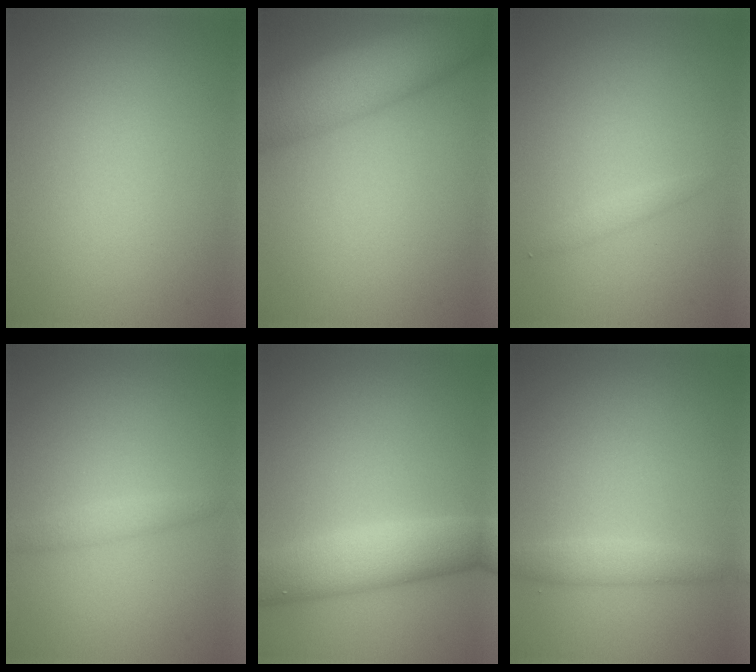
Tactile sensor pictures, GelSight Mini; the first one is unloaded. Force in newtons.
{"total": 9.0, "press": 9.0, "slide": 0.5}
{"total": 0.8, "press": 0.8, "slide": 0.0}
{"total": 1.3, "press": 1.3, "slide": 0.1}
{"total": 5.3, "press": 5.3, "slide": 0.2}
{"total": 1.9, "press": 1.9, "slide": 0.0}